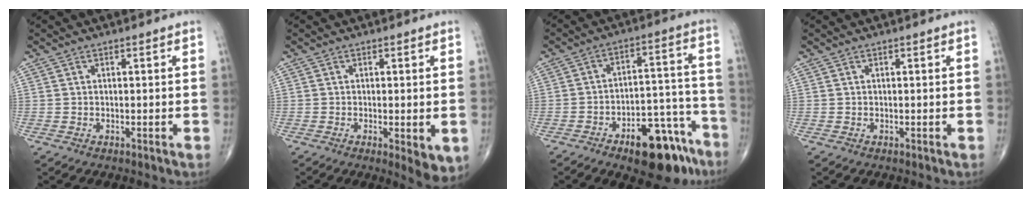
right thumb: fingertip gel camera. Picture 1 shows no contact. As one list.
[{"total": 5.0, "force": [-1.2, 1.5, 4.6], "torque": [-0.067, -0.016, -0.016]}, {"total": 15.9, "force": [-10.1, 6.7, 10.3], "torque": [-0.104, 0.089, -0.142]}, {"total": 0.0}]